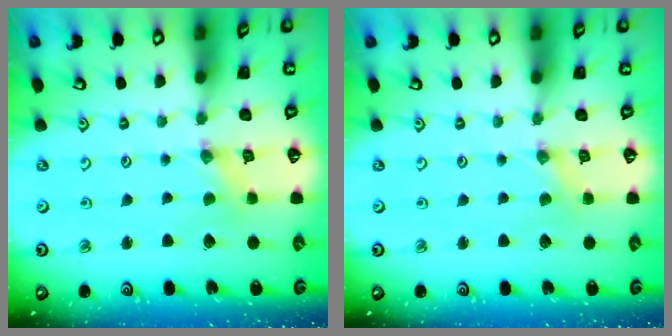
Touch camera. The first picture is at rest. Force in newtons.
{"total": 0.0}